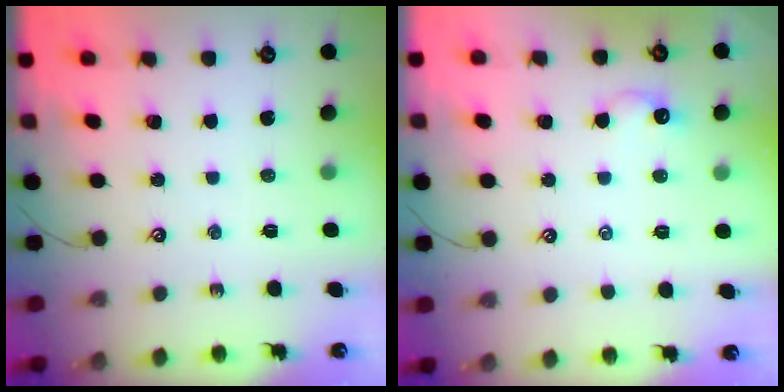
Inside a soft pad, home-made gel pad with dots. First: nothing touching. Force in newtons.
{"total": 1.7, "press": 1.6, "slide": 0.4}